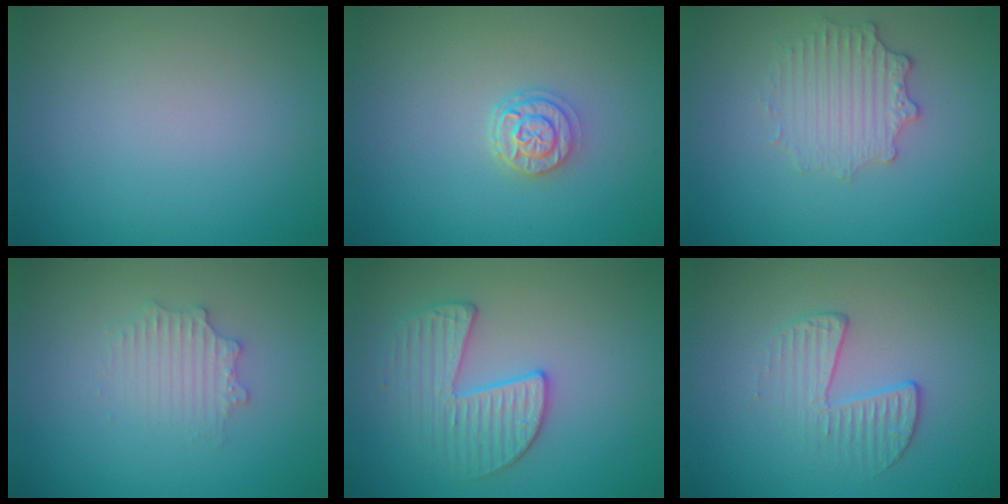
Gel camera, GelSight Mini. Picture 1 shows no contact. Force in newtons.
{"total": 2.3, "press": 2.0, "slide": 1.1}
{"total": 2.6, "press": 2.5, "slide": 0.9}
{"total": 2.2, "press": 2.2, "slide": 0.4}
{"total": 3.3, "press": 3.2, "slide": 0.6}
{"total": 2.2, "press": 1.3, "slide": 1.8}